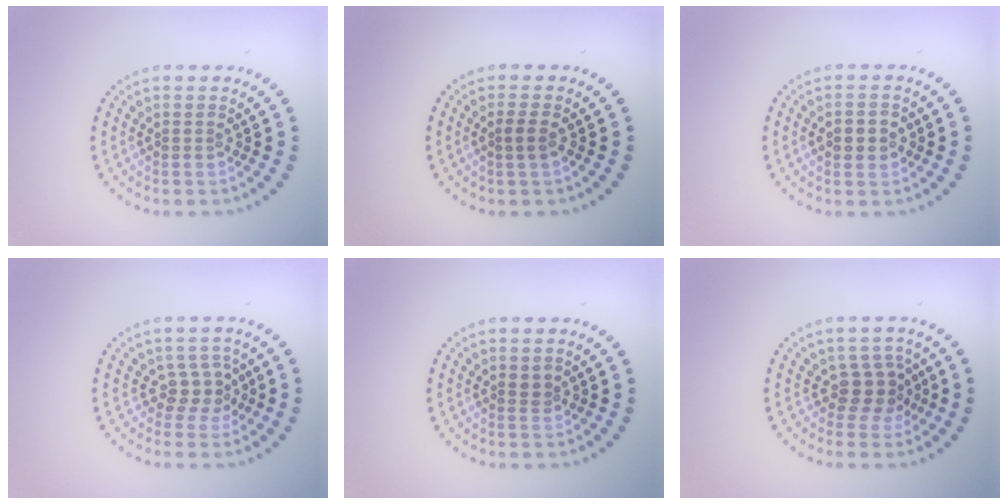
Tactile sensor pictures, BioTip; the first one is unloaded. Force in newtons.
{"total": 1.3, "press": 1.1, "slide": 0.7}
{"total": 2.2, "press": 2.2, "slide": 0.1}
{"total": 2.1, "press": 1.6, "slide": 1.4}
{"total": 1.0, "press": 0.8, "slide": 0.5}
{"total": 2.5, "press": 2.1, "slide": 1.5}